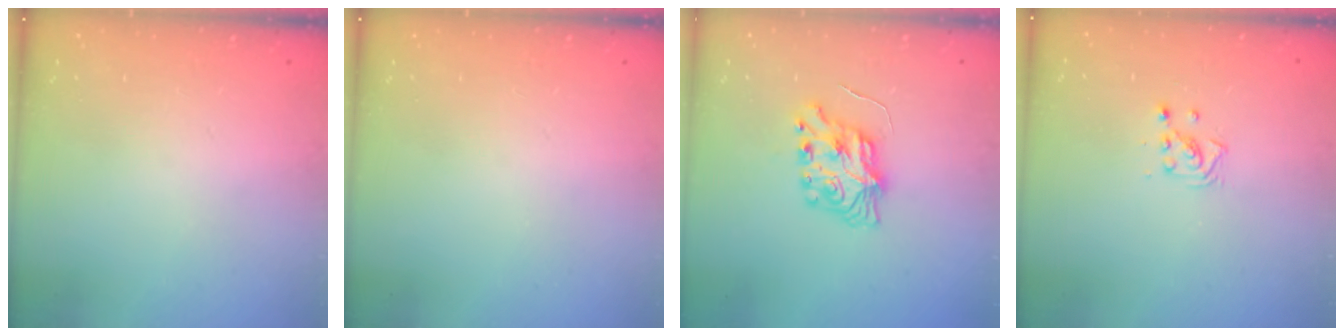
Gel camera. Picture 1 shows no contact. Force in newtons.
{"total": 0.0}
{"total": 8.0, "press": 7.9, "slide": 0.3}
{"total": 3.1, "press": 3.1, "slide": 0.4}